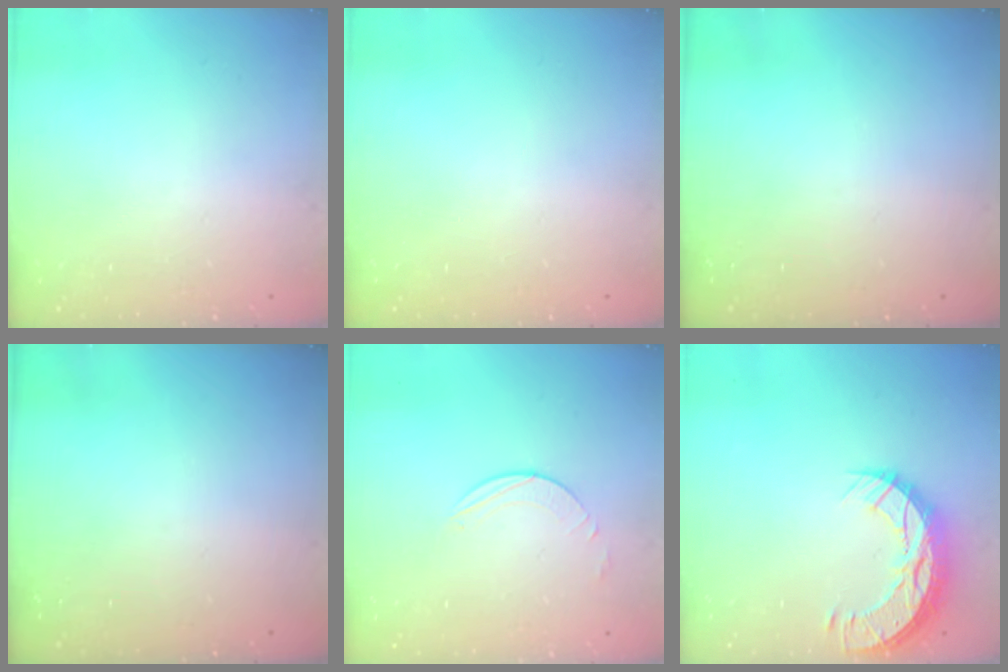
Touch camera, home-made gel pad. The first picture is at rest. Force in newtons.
{"total": 0.0}
{"total": 0.0}
{"total": 0.0}
{"total": 3.9, "press": 3.9, "slide": 0.3}
{"total": 11.7, "press": 11.7, "slide": 0.8}